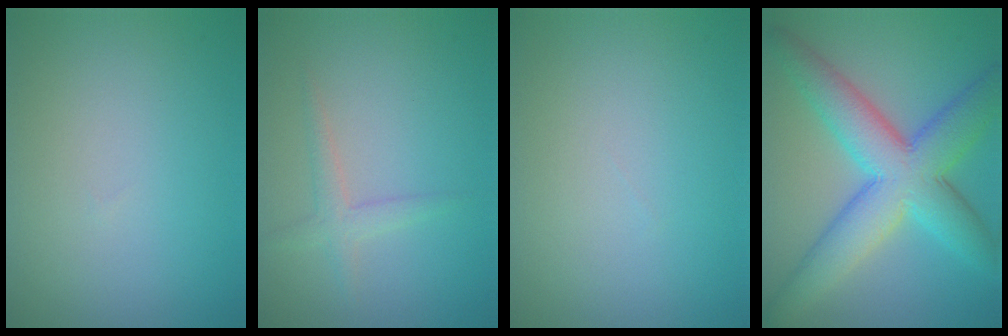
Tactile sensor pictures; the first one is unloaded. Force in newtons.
{"total": 1.8, "press": 1.8, "slide": 0.0}
{"total": 0.0}
{"total": 9.1, "press": 9.1, "slide": 0.1}